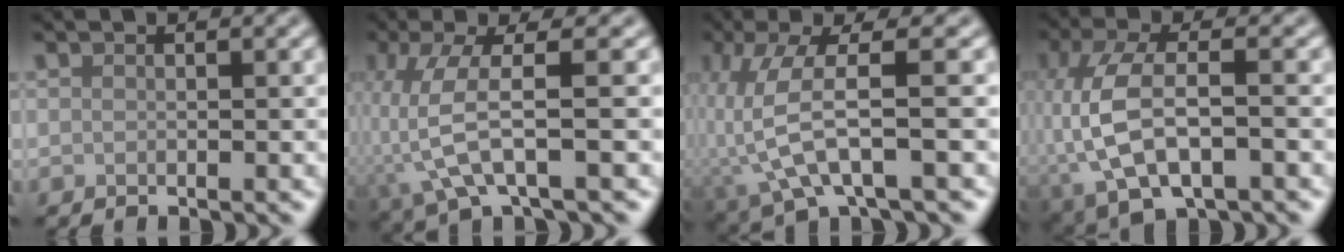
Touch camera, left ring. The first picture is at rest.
{"total": 5.3, "force": [-1.0, 0.9, 5.1], "torque": [-0.119, -0.001, -0.020]}
{"total": 5.9, "force": [-0.3, 1.3, 5.7], "torque": [-0.122, -0.004, -0.004]}
{"total": 7.6, "force": [-2.5, 3.4, 6.3], "torque": [-0.144, -0.002, -0.055]}